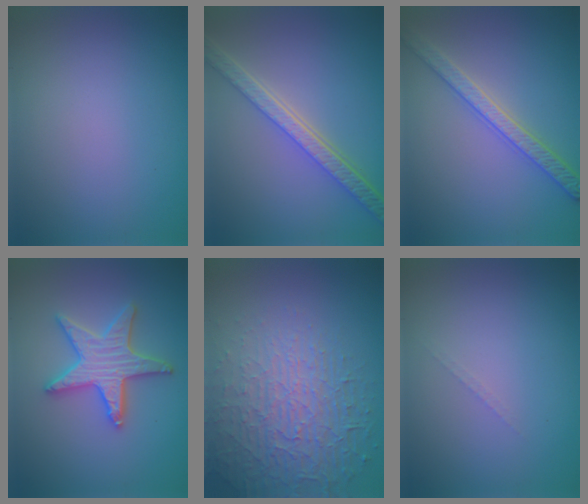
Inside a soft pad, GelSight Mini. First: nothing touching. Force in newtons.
{"total": 5.8, "press": 4.5, "slide": 3.6}
{"total": 3.6, "press": 3.5, "slide": 0.7}
{"total": 5.2, "press": 5.1, "slide": 1.0}
{"total": 6.5, "press": 5.1, "slide": 4.1}
{"total": 0.6, "press": 0.6, "slide": 0.1}